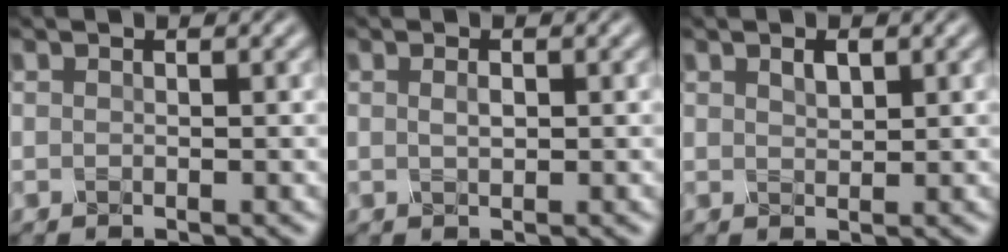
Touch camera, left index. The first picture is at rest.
{"total": 0.9, "force": [-0.1, 0.5, 0.8], "torque": [-0.018, 0.000, 0.000]}
{"total": 1.3, "force": [0.5, 0.7, 0.9], "torque": [-0.018, 0.001, 0.012]}